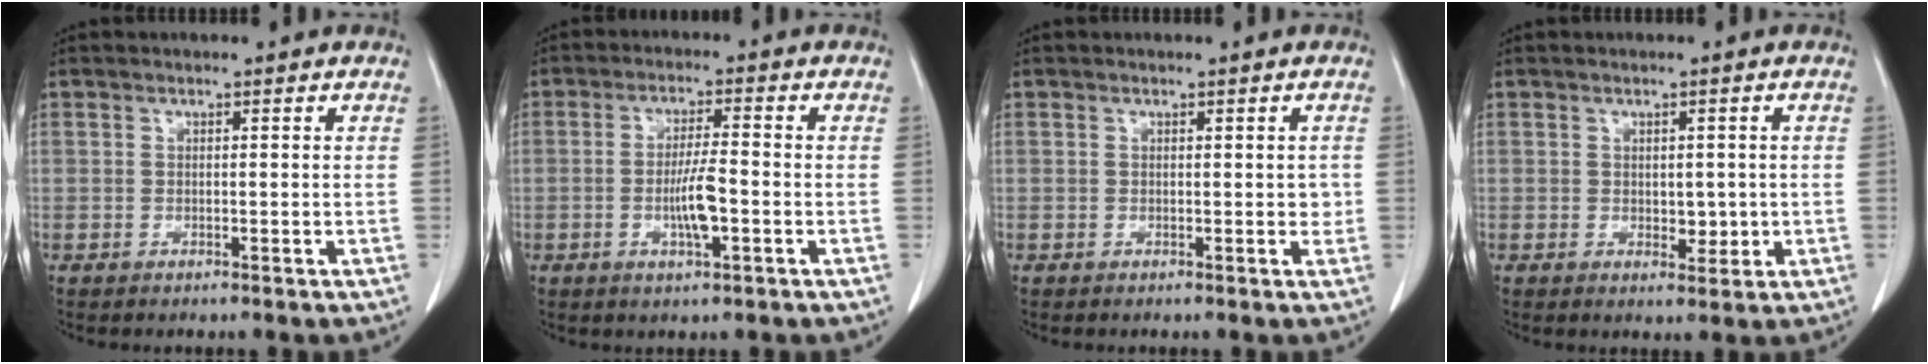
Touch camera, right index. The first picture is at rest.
{"total": 5.6, "force": [-1.5, 0.8, 5.4], "torque": [-0.104, -0.002, -0.025]}
{"total": 1.4, "force": [0.1, 0.9, 1.1], "torque": [-0.010, 0.002, 0.002]}
{"total": 2.8, "force": [-0.2, 1.8, 2.2], "torque": [-0.025, -0.002, 0.005]}